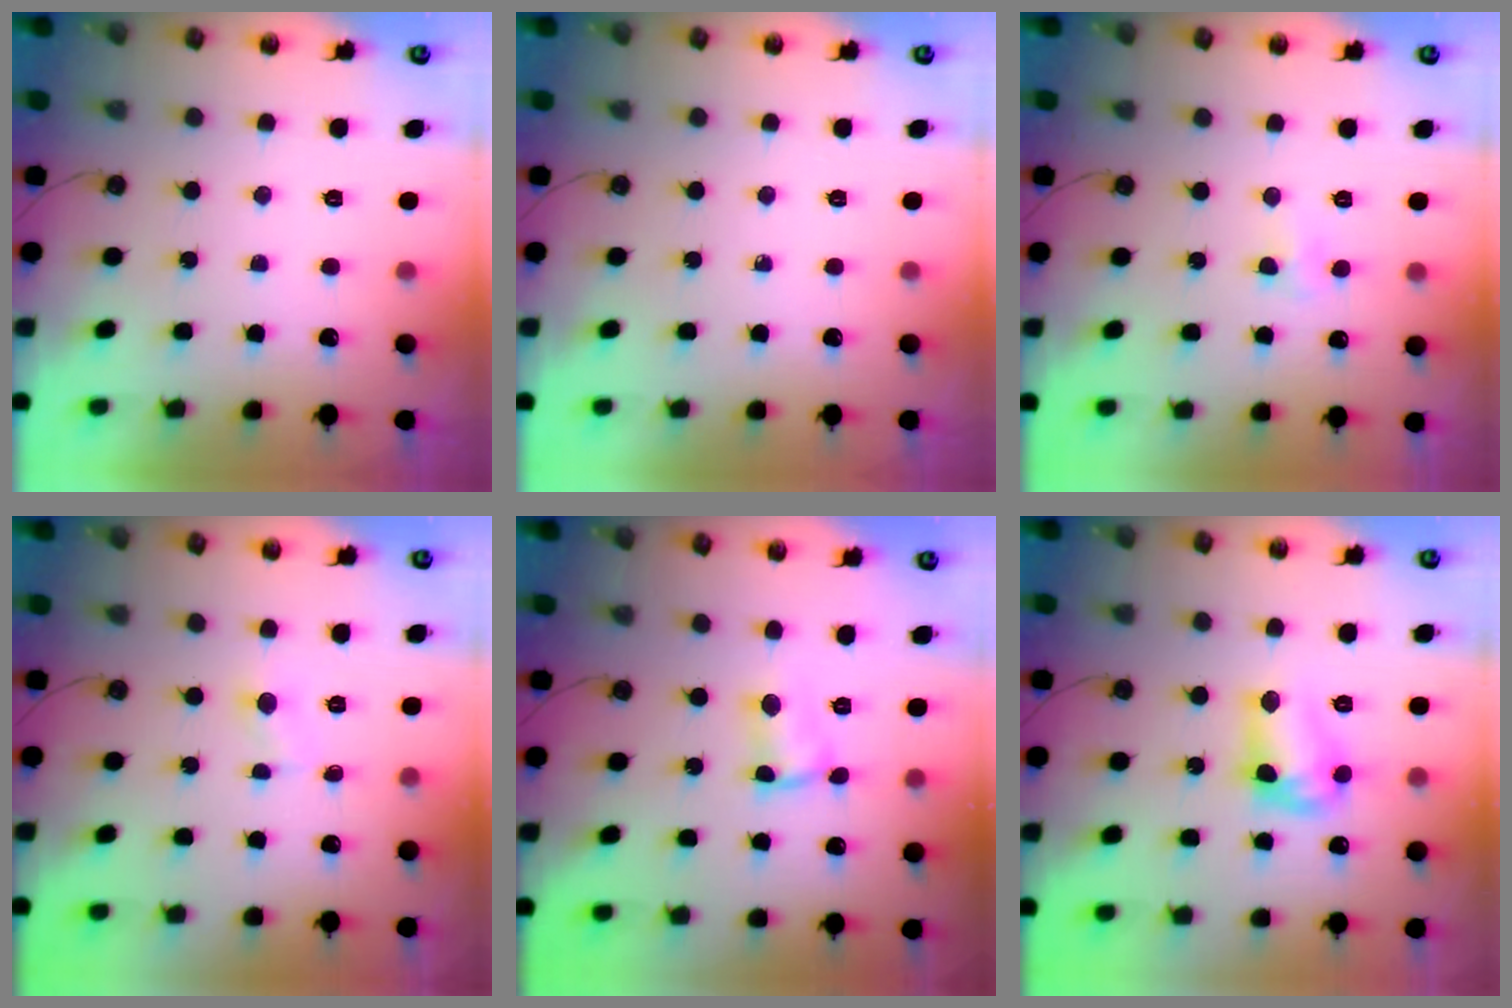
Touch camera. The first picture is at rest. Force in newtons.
{"total": 0.0}
{"total": 5.0, "press": 3.6, "slide": 3.5}
{"total": 1.8, "press": 1.8, "slide": 0.2}
{"total": 2.9, "press": 2.9, "slide": 0.2}
{"total": 11.3, "press": 11.3, "slide": 0.9}